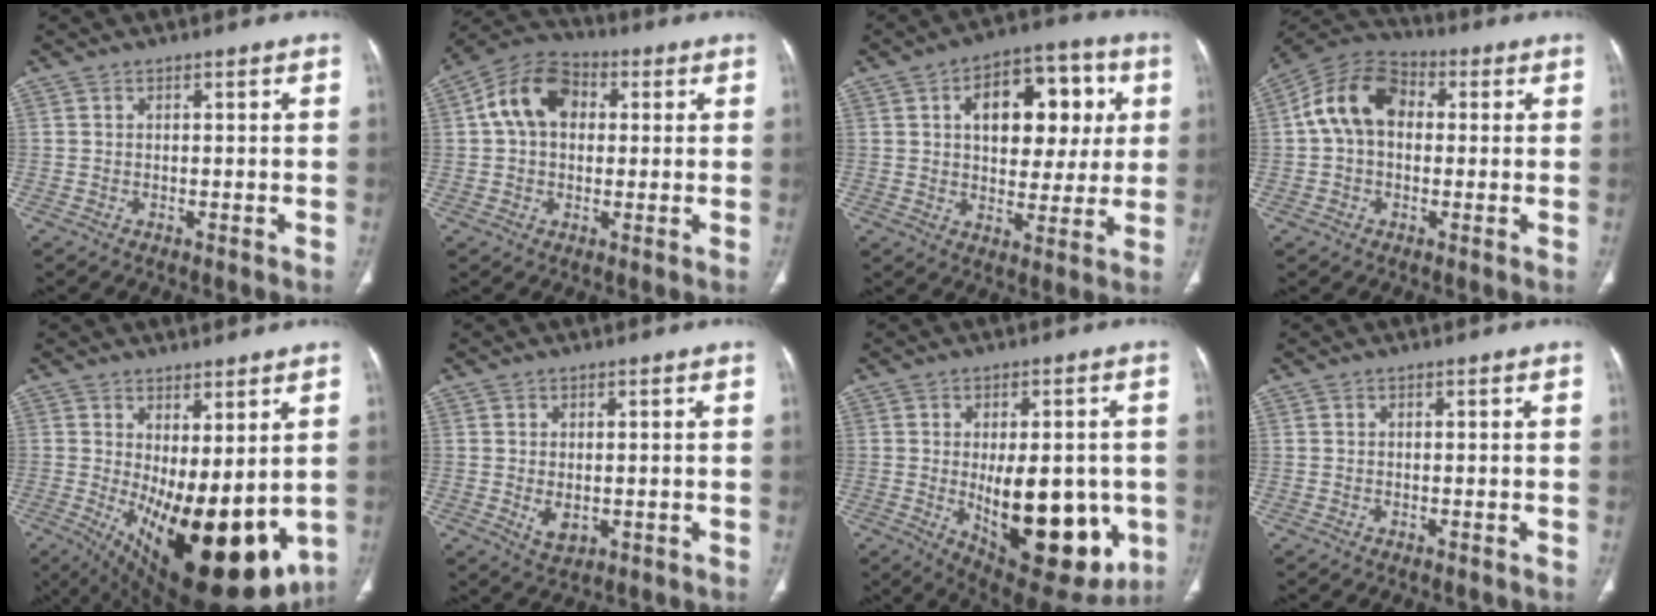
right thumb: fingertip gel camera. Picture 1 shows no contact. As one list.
[{"total": 11.7, "force": [2.2, 8.3, 7.9], "torque": [-0.126, 0.024, 0.027]}, {"total": 17.2, "force": [4.4, 10.5, 12.9], "torque": [-0.131, 0.014, 0.066]}, {"total": 12.1, "force": [1.4, 8.6, 8.4], "torque": [-0.143, 0.033, 0.010]}, {"total": 22.2, "force": [-2.4, 9.4, 20.0], "torque": [-0.265, -0.039, -0.003]}, {"total": 3.6, "force": [-0.3, 2.2, 2.8], "torque": [-0.043, -0.008, 0.005]}, {"total": 22.0, "force": [-3.5, 10.5, 18.9], "torque": [-0.220, -0.023, -0.015]}, {"total": 0.0}]